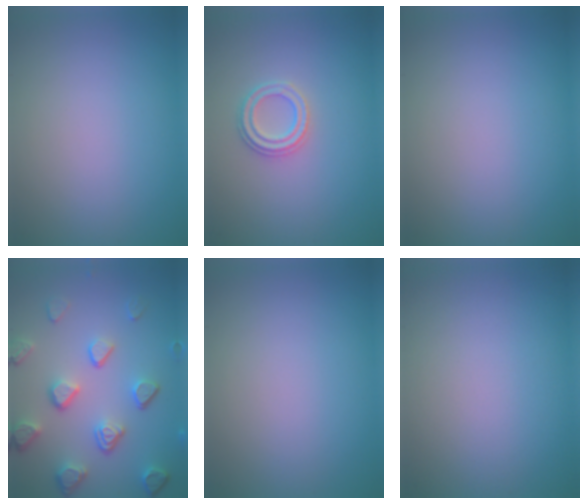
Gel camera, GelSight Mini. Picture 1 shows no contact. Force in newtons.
{"total": 2.2, "press": 2.1, "slide": 0.6}
{"total": 0.0}
{"total": 5.3, "press": 4.1, "slide": 3.4}
{"total": 0.0}
{"total": 0.0}